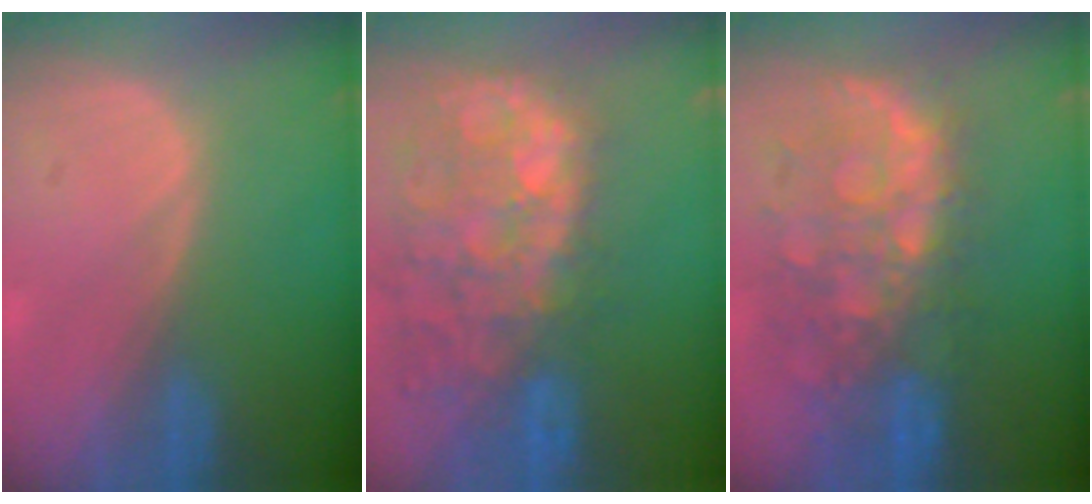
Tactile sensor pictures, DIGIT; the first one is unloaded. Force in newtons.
{"total": 14.2, "press": 11.6, "slide": 8.3}
{"total": 11.1, "press": 9.7, "slide": 5.4}